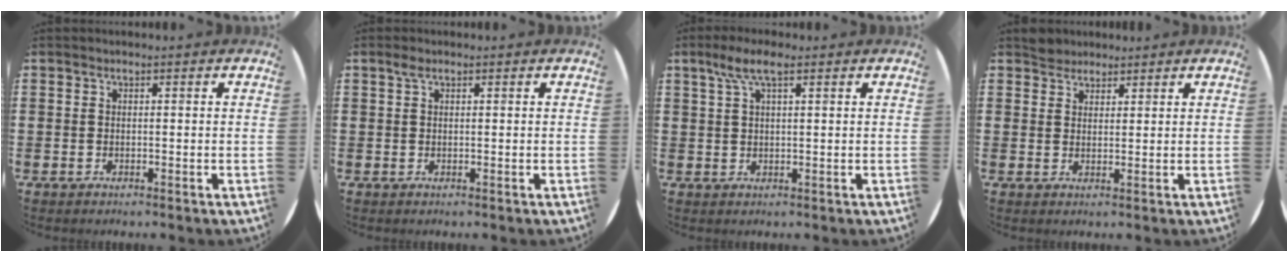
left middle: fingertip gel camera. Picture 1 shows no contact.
{"total": 0.9, "force": [0.5, 0.5, 0.6], "torque": [-0.006, 0.002, 0.007]}
{"total": 4.4, "force": [2.4, 1.2, 3.4], "torque": [-0.073, 0.008, 0.042]}
{"total": 2.5, "force": [2.3, 0.9, -0.2], "torque": [0.007, 0.002, 0.044]}